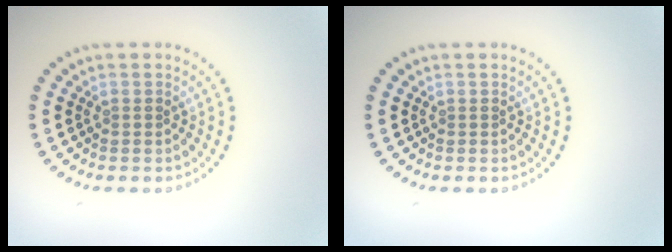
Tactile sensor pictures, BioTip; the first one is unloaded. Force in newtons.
{"total": 0.0}